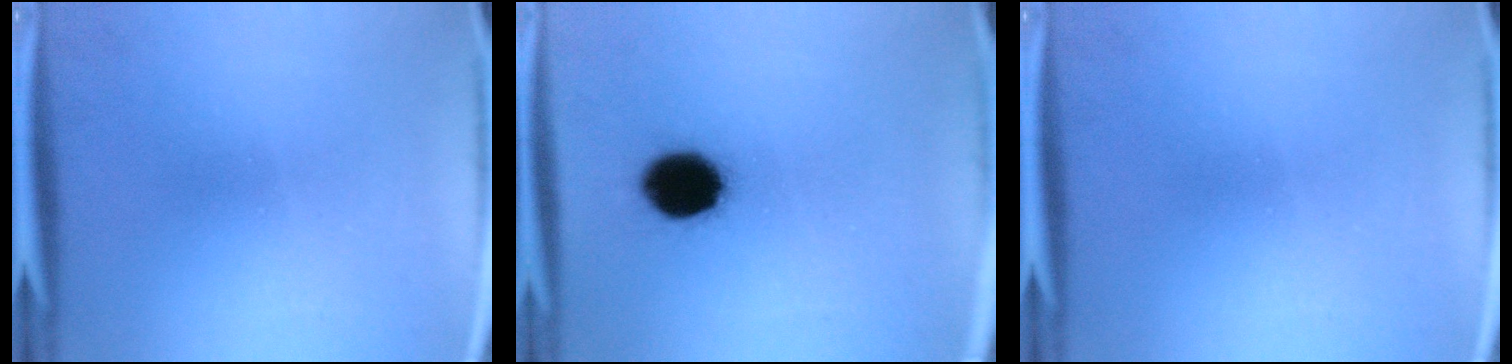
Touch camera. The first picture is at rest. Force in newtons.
{"total": 12.0}
{"total": 0.0}